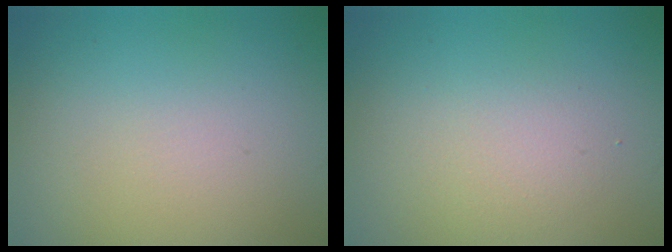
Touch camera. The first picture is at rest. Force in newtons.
{"total": 2.0, "press": 2.0, "slide": 0.1}